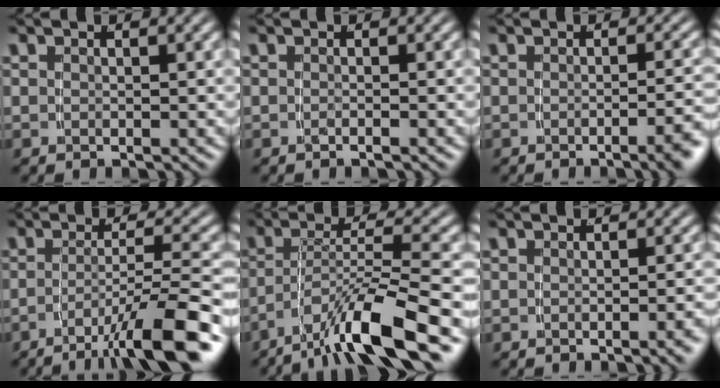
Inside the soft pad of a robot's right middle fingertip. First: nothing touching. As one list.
[{"total": 0.8, "force": [-0.7, -0.5, 0.2], "torque": [-0.004, 0.002, -0.012]}, {"total": 2.8, "force": [-1.8, -0.2, 2.1], "torque": [-0.021, 0.006, -0.032]}, {"total": 7.6, "force": [-4.6, 0.9, 5.9], "torque": [-0.081, -0.013, -0.064]}, {"total": 6.9, "force": [-3.8, 1.4, 5.6], "torque": [-0.083, -0.005, -0.057]}, {"total": 1.3, "force": [-0.9, -0.3, 0.8], "torque": [-0.009, 0.008, -0.017]}]